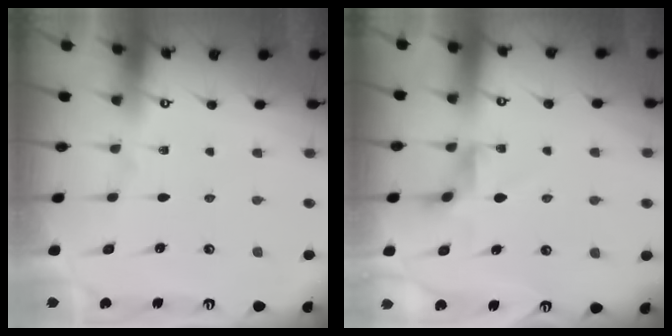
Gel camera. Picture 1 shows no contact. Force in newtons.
{"total": 2.6, "press": 2.6, "slide": 0.5}